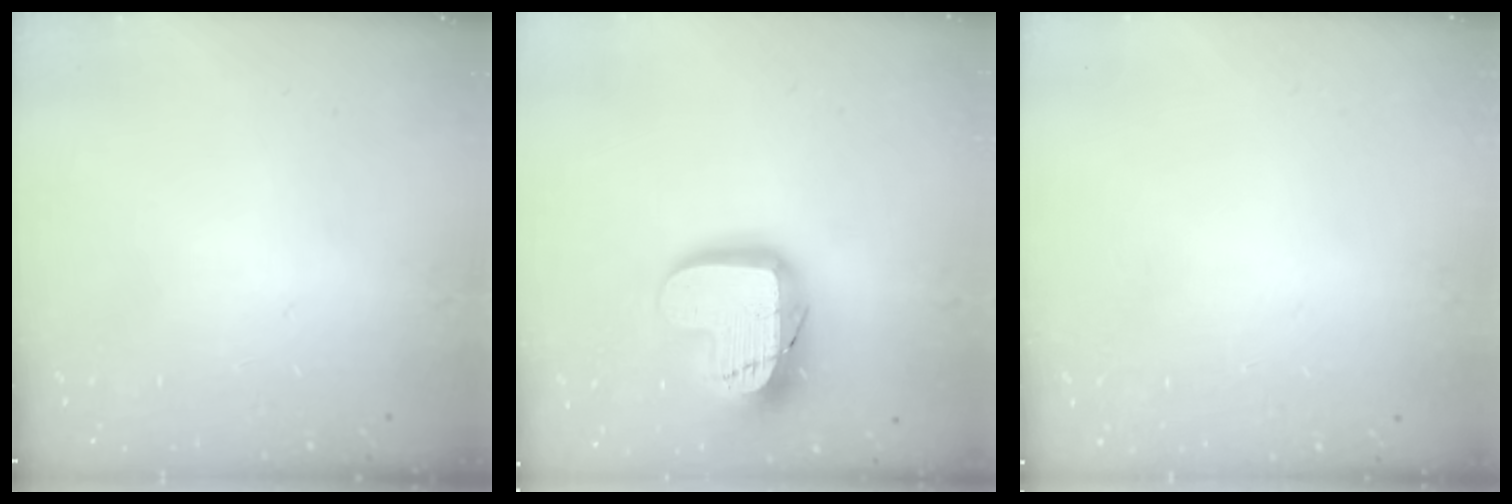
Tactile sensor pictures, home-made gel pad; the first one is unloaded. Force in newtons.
{"total": 18.4, "press": 18.3, "slide": 1.4}
{"total": 0.0}